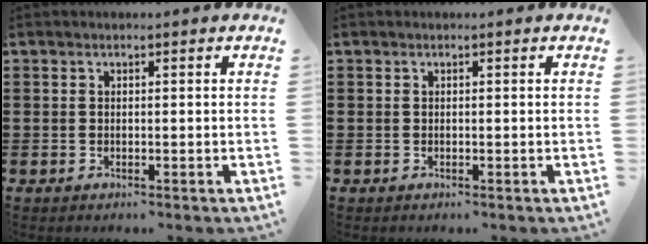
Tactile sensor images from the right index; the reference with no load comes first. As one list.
[{"total": 0.0}]